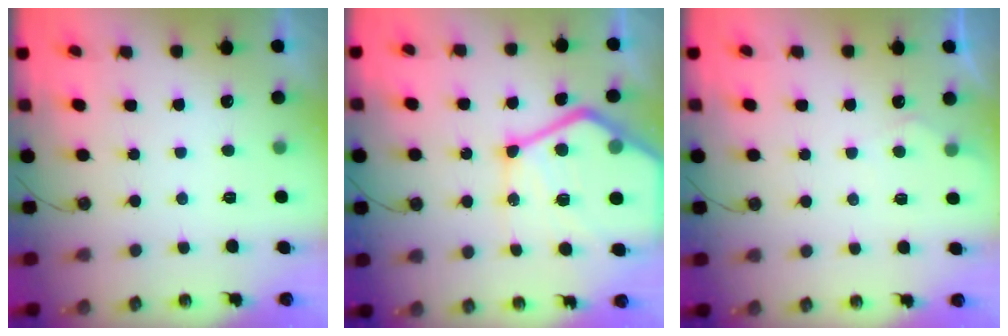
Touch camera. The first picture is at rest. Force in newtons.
{"total": 25.3, "press": 25.2, "slide": 2.8}
{"total": 4.0, "press": 4.0, "slide": 0.4}